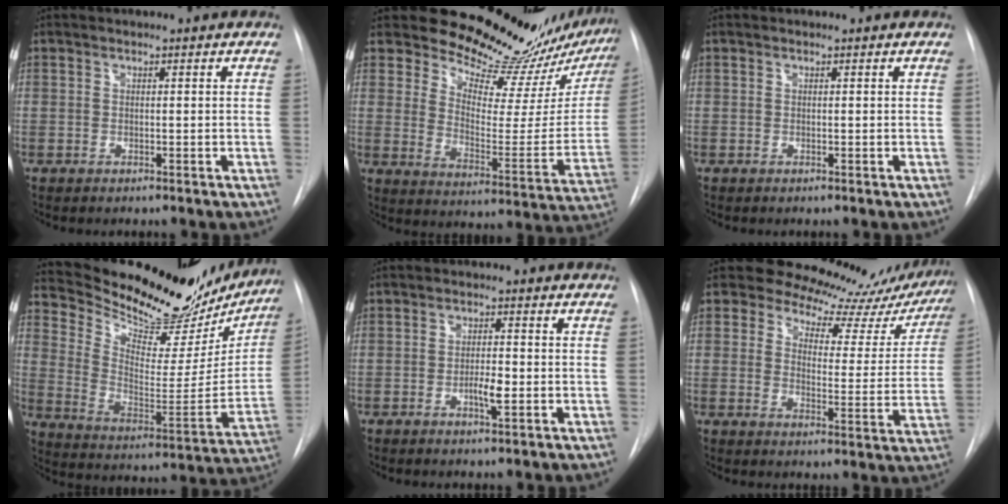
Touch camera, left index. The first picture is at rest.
{"total": 18.9, "force": [17.9, 4.1, 4.7], "torque": [-0.051, -0.101, 0.223]}
{"total": 0.0}
{"total": 27.8, "force": [24.9, 7.6, 9.6], "torque": [-0.152, -0.059, 0.340]}
{"total": 3.0, "force": [-0.9, 0.6, 2.8], "torque": [-0.048, 0.001, -0.013]}
{"total": 16.9, "force": [15.5, 5.8, 3.6], "torque": [-0.021, -0.048, 0.166]}